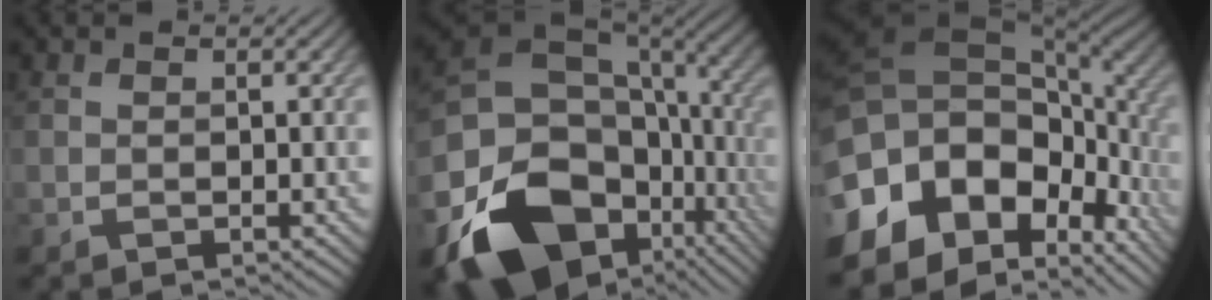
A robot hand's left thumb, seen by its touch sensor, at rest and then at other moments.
{"total": 21.1, "force": [-7.5, 15.7, 11.9], "torque": [-0.267, -0.037, -0.086]}
{"total": 19.0, "force": [-5.2, 12.2, 13.7], "torque": [-0.277, -0.014, -0.069]}